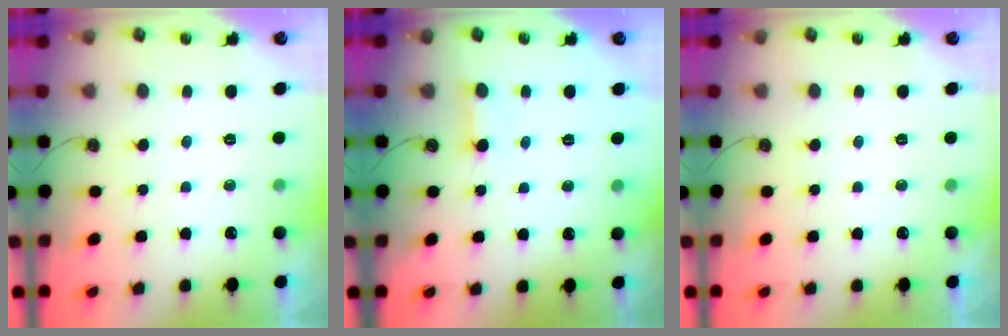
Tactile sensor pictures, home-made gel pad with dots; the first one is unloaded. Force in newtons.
{"total": 2.7, "press": 2.7, "slide": 0.2}
{"total": 0.0}